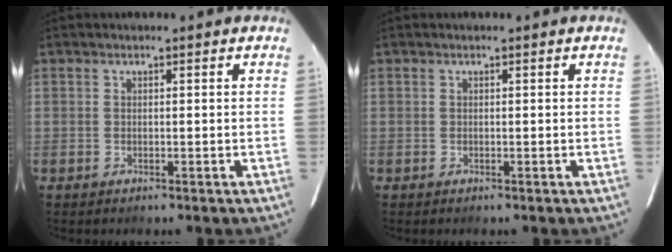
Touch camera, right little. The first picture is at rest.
{"total": 0.0}